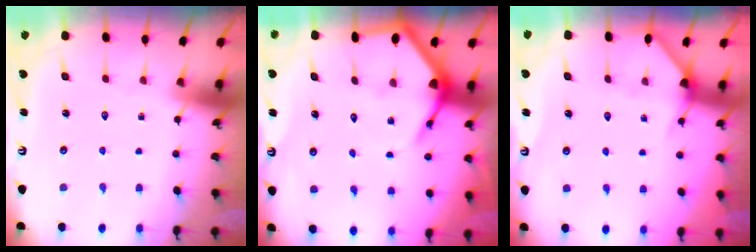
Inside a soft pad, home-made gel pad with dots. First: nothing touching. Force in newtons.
{"total": 6.2, "press": 6.2, "slide": 0.5}
{"total": 4.7, "press": 4.6, "slide": 0.6}